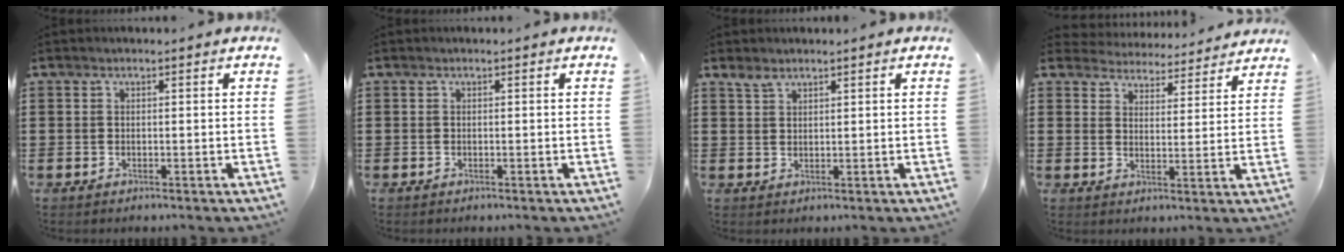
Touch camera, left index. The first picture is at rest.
{"total": 0.0}
{"total": 2.1, "force": [1.7, 0.9, 0.8], "torque": [-0.019, 0.000, 0.034]}
{"total": 4.1, "force": [4.0, 0.4, -0.6], "torque": [-0.013, -0.030, 0.068]}